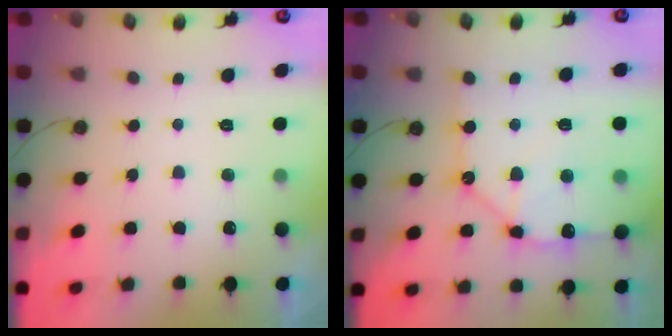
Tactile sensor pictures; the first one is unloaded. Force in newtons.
{"total": 15.3, "press": 15.2, "slide": 2.1}